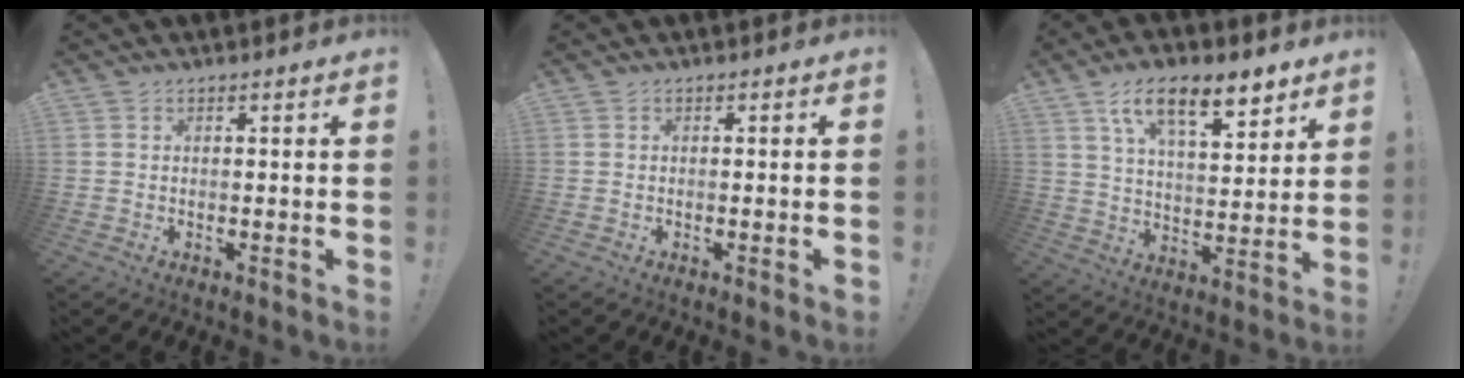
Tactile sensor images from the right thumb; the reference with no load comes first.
{"total": 1.2, "force": [-0.5, -0.4, 1.0], "torque": [-0.020, 0.000, -0.009]}
{"total": 13.9, "force": [8.8, 4.9, 9.5], "torque": [-0.150, -0.042, 0.150]}